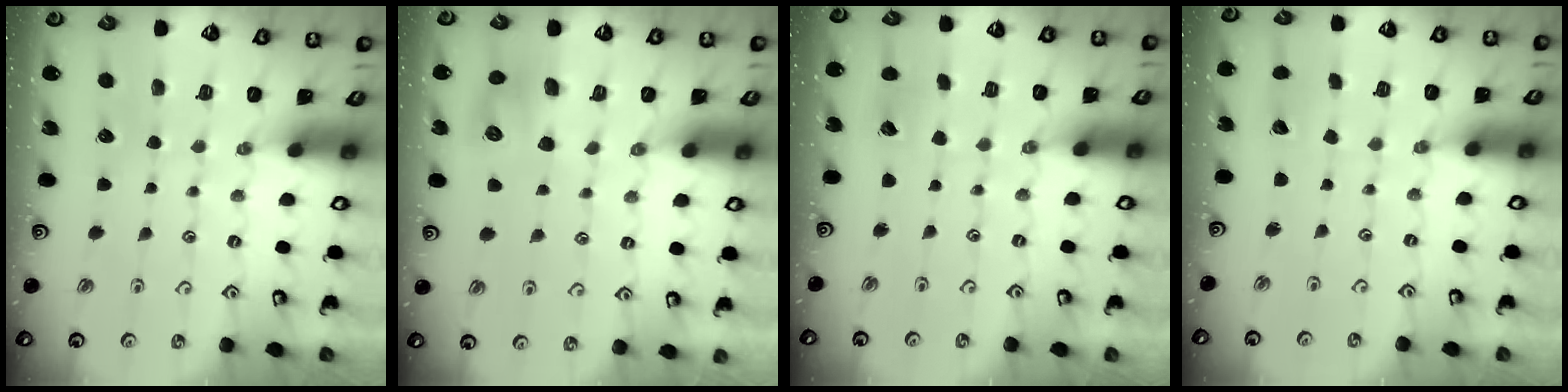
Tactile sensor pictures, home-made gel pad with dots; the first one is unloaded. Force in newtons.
{"total": 8.8, "press": 8.7, "slide": 1.0}
{"total": 3.8, "press": 3.8, "slide": 0.4}
{"total": 2.0, "press": 2.0, "slide": 0.2}